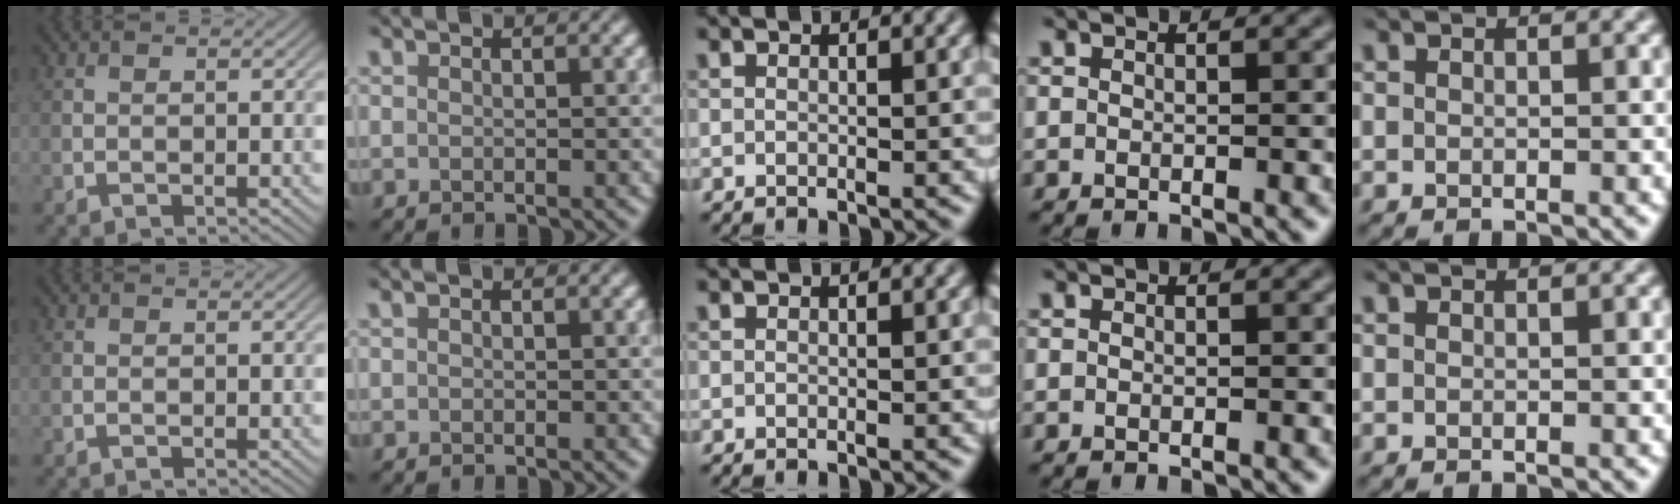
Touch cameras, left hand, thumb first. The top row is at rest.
{}